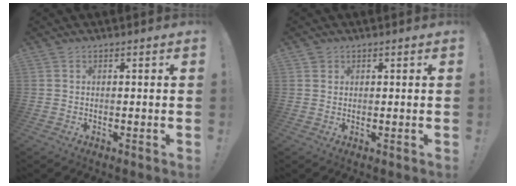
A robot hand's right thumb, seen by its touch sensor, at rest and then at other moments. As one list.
[{"total": 1.2, "force": [0.8, 0.9, 0.1], "torque": [0.004, -0.003, 0.015]}]